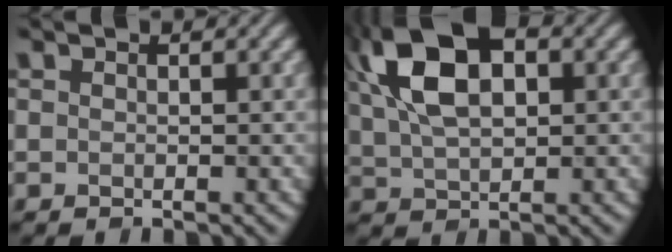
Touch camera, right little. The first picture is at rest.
{"total": 11.8, "force": [4.1, 6.7, 8.8], "torque": [-0.178, 0.036, 0.068]}